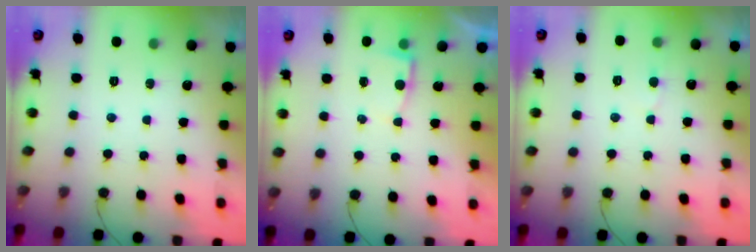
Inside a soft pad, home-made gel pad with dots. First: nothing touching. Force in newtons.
{"total": 2.8, "press": 2.8, "slide": 0.3}
{"total": 2.5, "press": 2.5, "slide": 0.1}